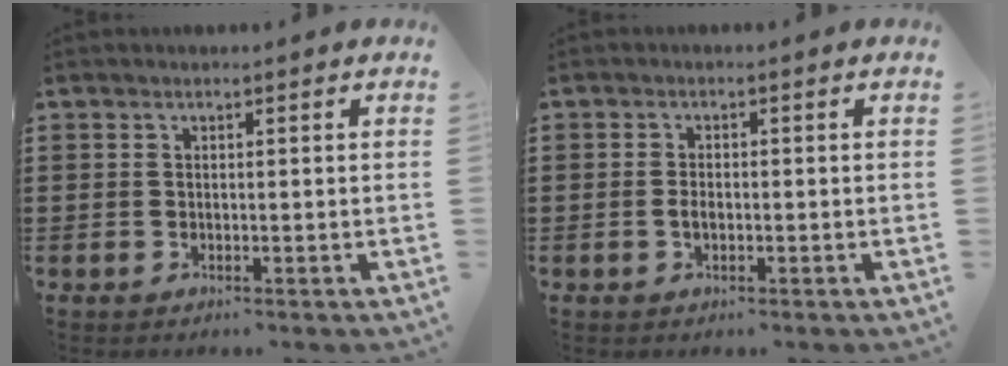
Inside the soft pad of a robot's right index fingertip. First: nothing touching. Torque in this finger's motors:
{"motor_torque": [1.10, 1.04, 0.04, 0.05]}